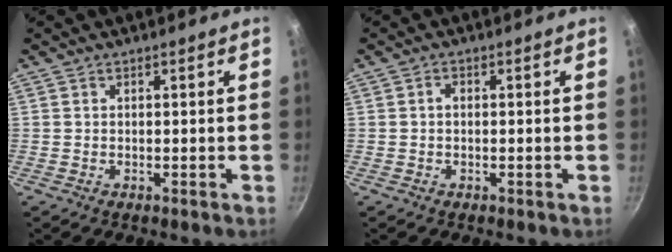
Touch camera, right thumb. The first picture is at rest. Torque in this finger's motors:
{"motor_torque": [-0.03, 0.26, 0.38, -0.32, -0.03]}